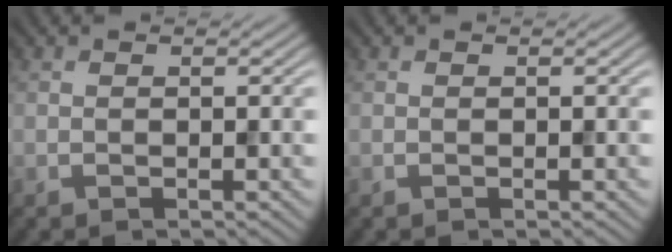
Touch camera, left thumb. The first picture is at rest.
{"total": 0.0}